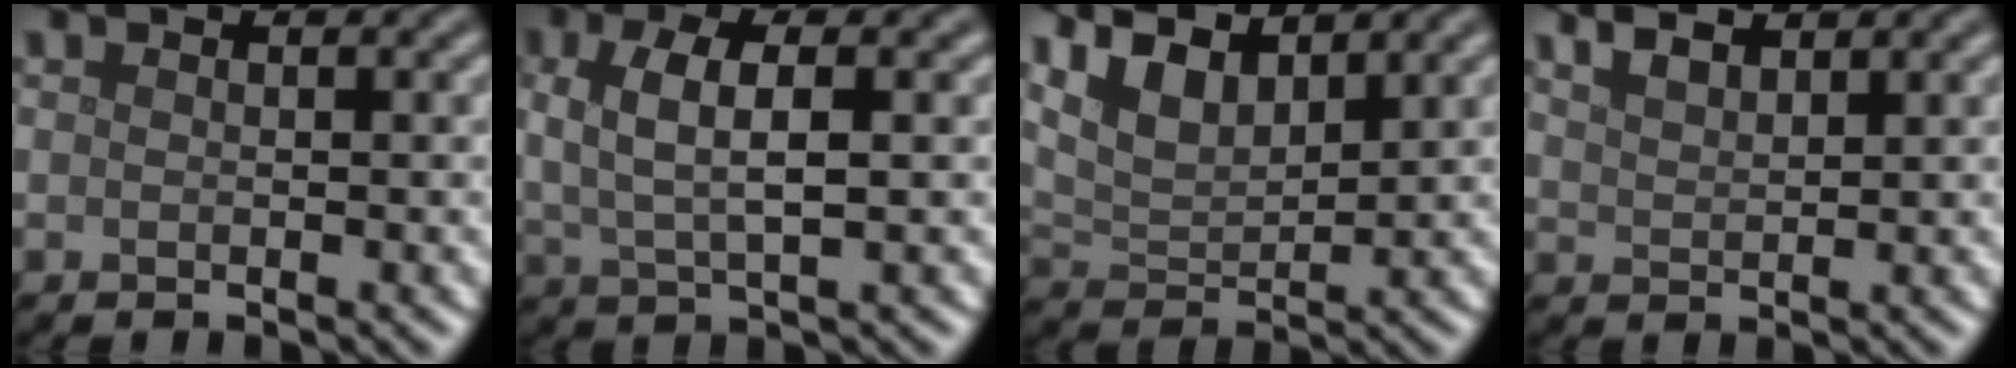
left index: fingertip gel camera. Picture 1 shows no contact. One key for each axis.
{"total": 4.5, "fx": 1.0, "fy": 1.5, "fz": 4.1, "tx": -0.083, "ty": 0.004, "tz": 0.019}
{"total": 4.7, "fx": 3.4, "fy": 1.8, "fz": 2.8, "tx": -0.064, "ty": 0.005, "tz": 0.064}
{"total": 3.3, "fx": 2.7, "fy": 1.1, "fz": 1.6, "tx": -0.014, "ty": 0.020, "tz": 0.027}